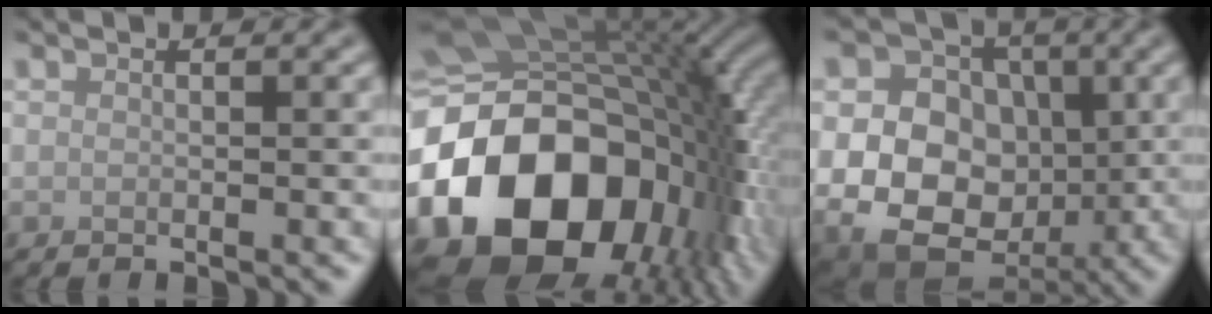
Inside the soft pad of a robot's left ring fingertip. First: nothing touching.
{"total": 19.3, "force": [-5.1, 13.5, 12.9], "torque": [-0.259, -0.040, -0.078]}
{"total": 15.3, "force": [-1.1, 12.5, 8.8], "torque": [-0.140, 0.003, -0.039]}